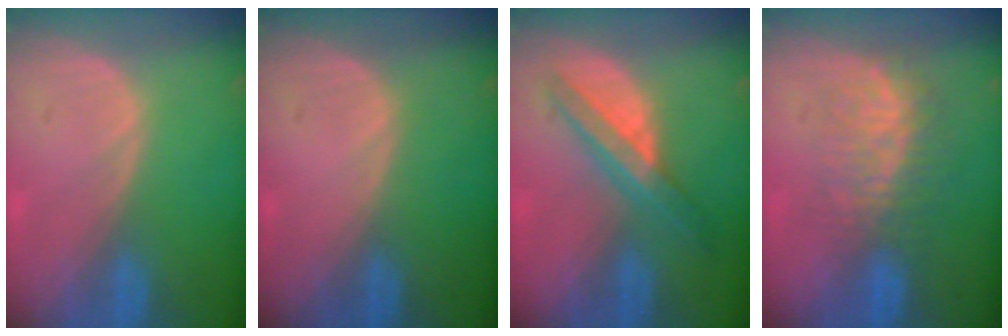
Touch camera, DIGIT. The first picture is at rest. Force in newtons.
{"total": 0.0}
{"total": 7.1, "press": 6.0, "slide": 3.7}
{"total": 8.0, "press": 7.3, "slide": 3.3}